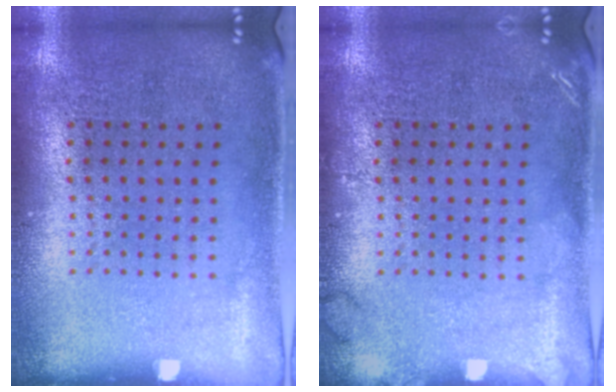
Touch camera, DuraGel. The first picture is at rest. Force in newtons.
{"total": 1.3, "press": 1.3, "slide": 0.2}